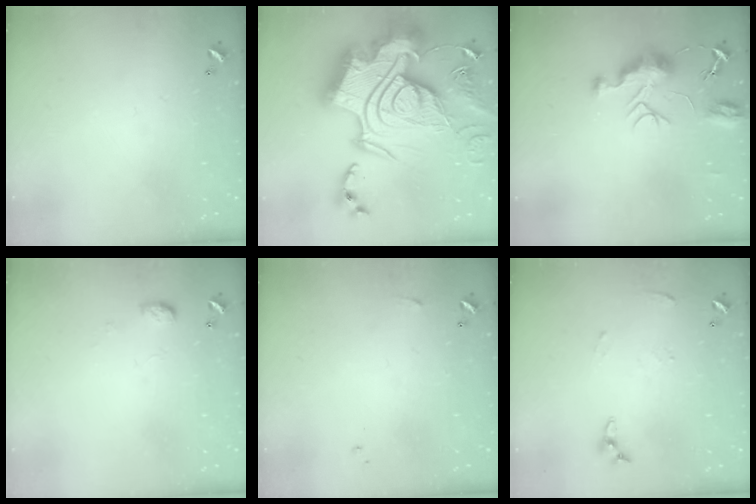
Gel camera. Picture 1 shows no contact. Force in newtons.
{"total": 0.7, "press": 0.7, "slide": 0.1}
{"total": 9.1, "press": 9.1, "slide": 0.7}
{"total": 5.3, "press": 5.2, "slide": 0.8}
{"total": 4.2, "press": 4.2, "slide": 0.6}
{"total": 4.3, "press": 4.3, "slide": 0.5}